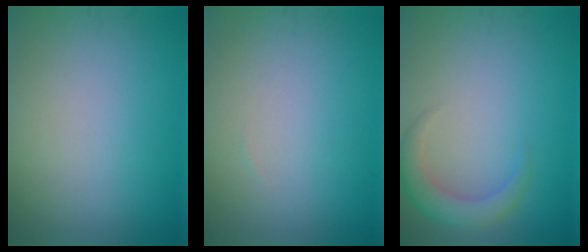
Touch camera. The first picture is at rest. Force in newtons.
{"total": 0.0}
{"total": 3.0, "press": 3.0, "slide": 0.3}